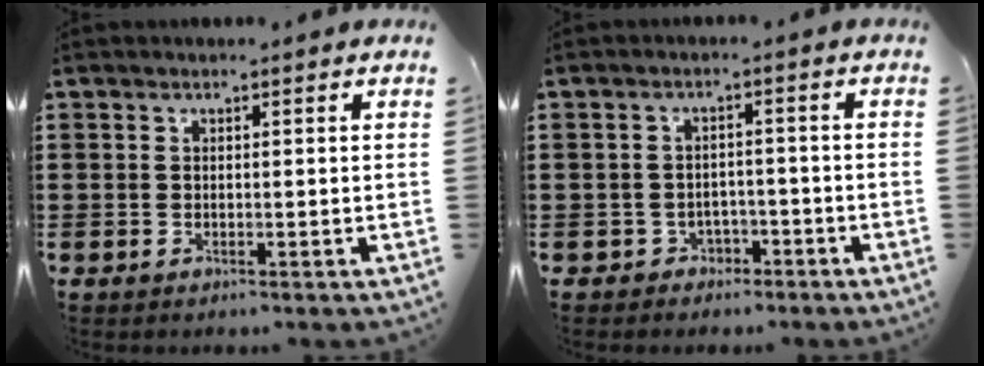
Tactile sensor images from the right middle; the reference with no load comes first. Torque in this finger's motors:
{"motor_torque": [-0.12, -0.15, 0.03, -0.01]}